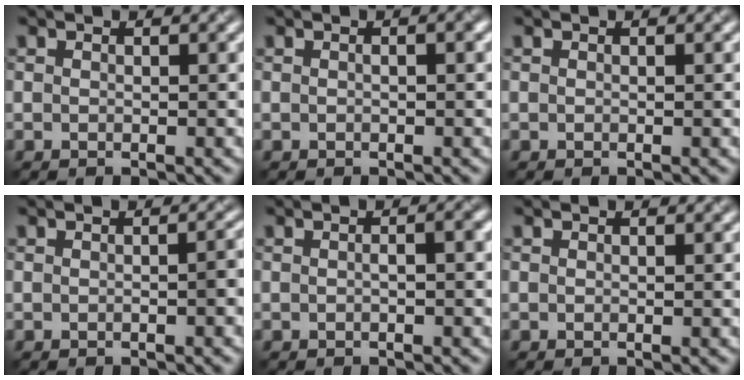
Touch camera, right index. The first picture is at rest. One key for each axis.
{"total": 1.1, "fx": 0.2, "fy": 0.3, "fz": 1.1, "tx": -0.020, "ty": 0.000, "tz": -0.001}
{"total": 0.0}
{"total": 1.2, "fx": -0.4, "fy": 0.2, "fz": 1.1, "tx": -0.014, "ty": 0.005, "tz": -0.005}
{"total": 1.7, "fx": 0.0, "fy": 0.5, "fz": 1.6, "tx": -0.021, "ty": 0.004, "tz": -0.002}
{"total": 0.0}